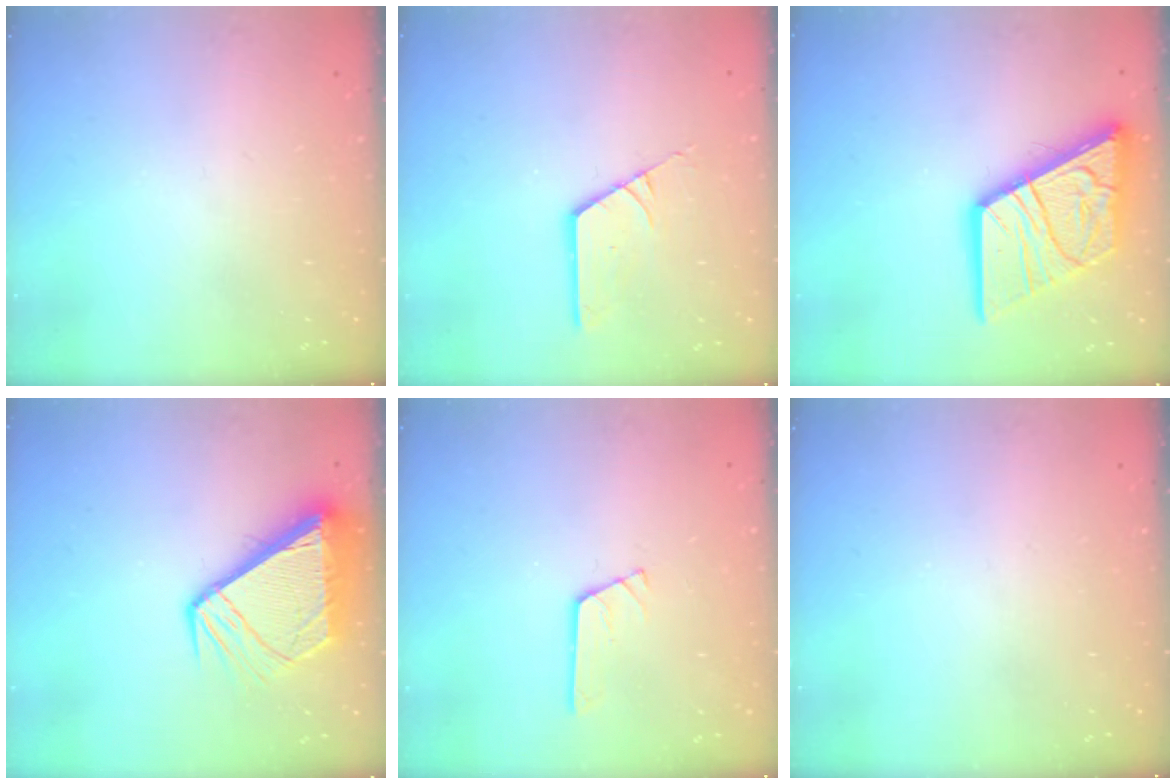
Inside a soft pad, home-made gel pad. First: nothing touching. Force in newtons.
{"total": 4.5, "press": 4.4, "slide": 0.5}
{"total": 21.2, "press": 21.1, "slide": 2.4}
{"total": 12.6, "press": 12.6, "slide": 1.5}
{"total": 2.9, "press": 2.9, "slide": 0.2}
{"total": 0.0}